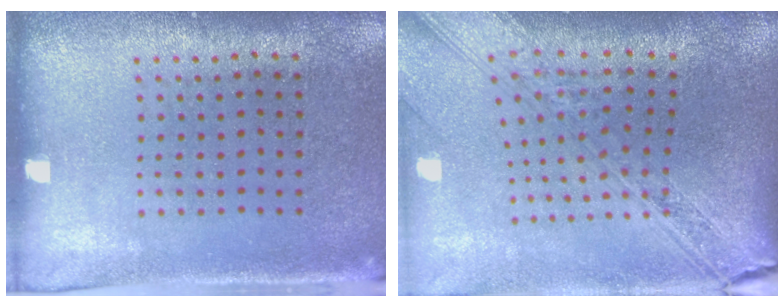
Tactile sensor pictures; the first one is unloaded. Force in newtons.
{"total": 3.8, "press": 2.8, "slide": 2.6}